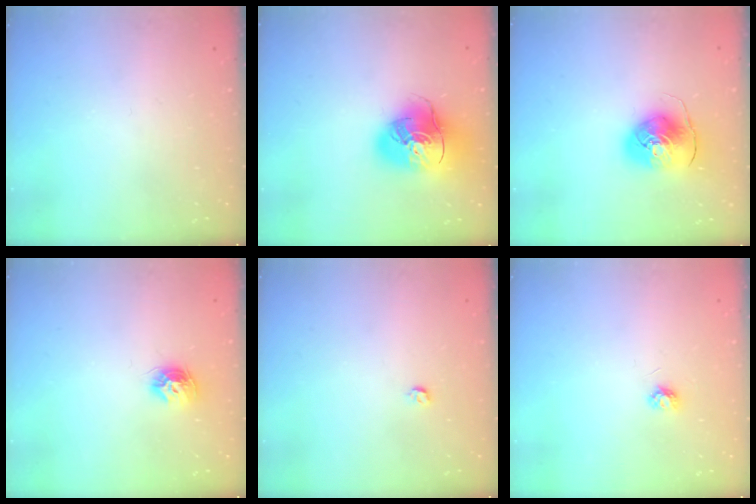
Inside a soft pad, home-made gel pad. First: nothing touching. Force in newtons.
{"total": 17.7, "press": 17.5, "slide": 2.5}
{"total": 9.7, "press": 9.6, "slide": 1.3}
{"total": 8.3, "press": 8.3, "slide": 0.2}
{"total": 3.2, "press": 3.2, "slide": 0.6}
{"total": 3.5, "press": 3.4, "slide": 0.3}